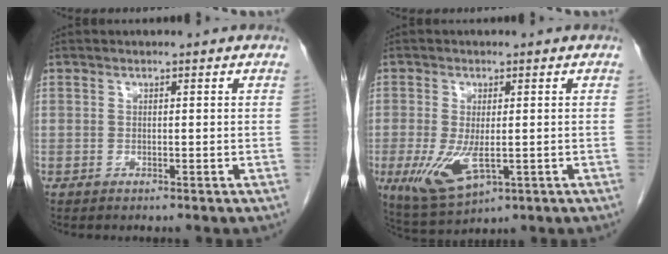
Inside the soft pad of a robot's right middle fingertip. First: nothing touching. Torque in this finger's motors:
{"motor_torque": [1.24, -0.83, 0.55, 0.18]}